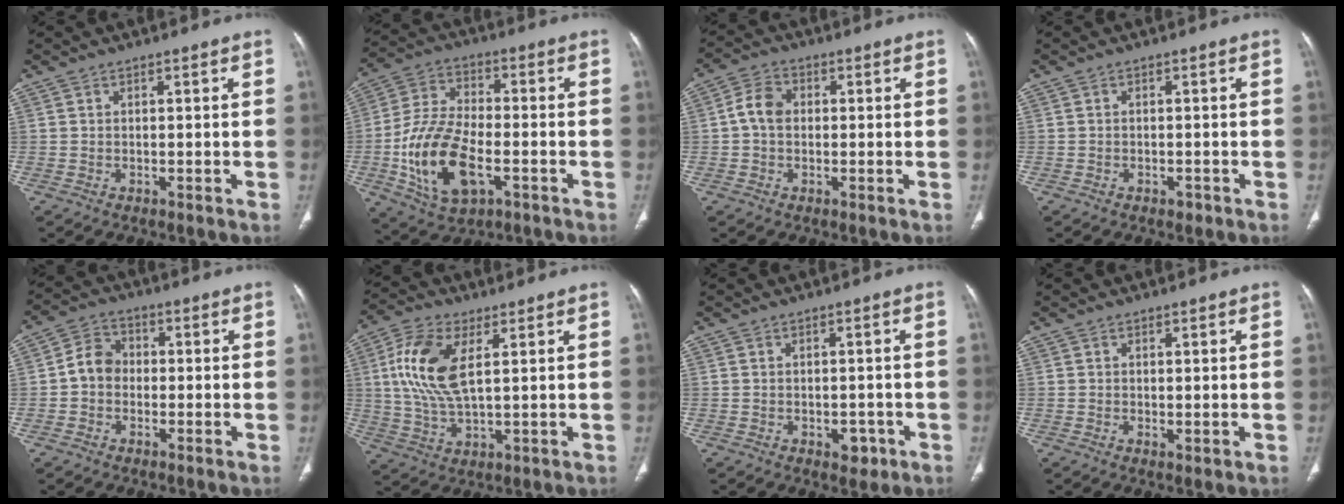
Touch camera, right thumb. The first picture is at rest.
{"total": 16.6, "force": [-4.6, 8.9, 13.3], "torque": [-0.255, 0.014, -0.081]}
{"total": 5.1, "force": [0.1, 3.9, 3.3], "torque": [-0.056, 0.014, -0.005]}
{"total": 1.2, "force": [-0.7, 0.8, 0.6], "torque": [-0.006, 0.001, -0.009]}
{"total": 5.7, "force": [-0.6, 4.9, 3.0], "torque": [-0.036, 0.020, -0.023]}
{"total": 12.8, "force": [3.4, 5.9, 10.9], "torque": [-0.234, -0.004, 0.068]}
{"total": 3.1, "force": [-1.3, 2.1, 1.9], "torque": [-0.008, 0.005, -0.011]}
{"total": 0.9, "force": [0.2, 0.5, 0.8], "torque": [-0.017, -0.006, 0.007]}